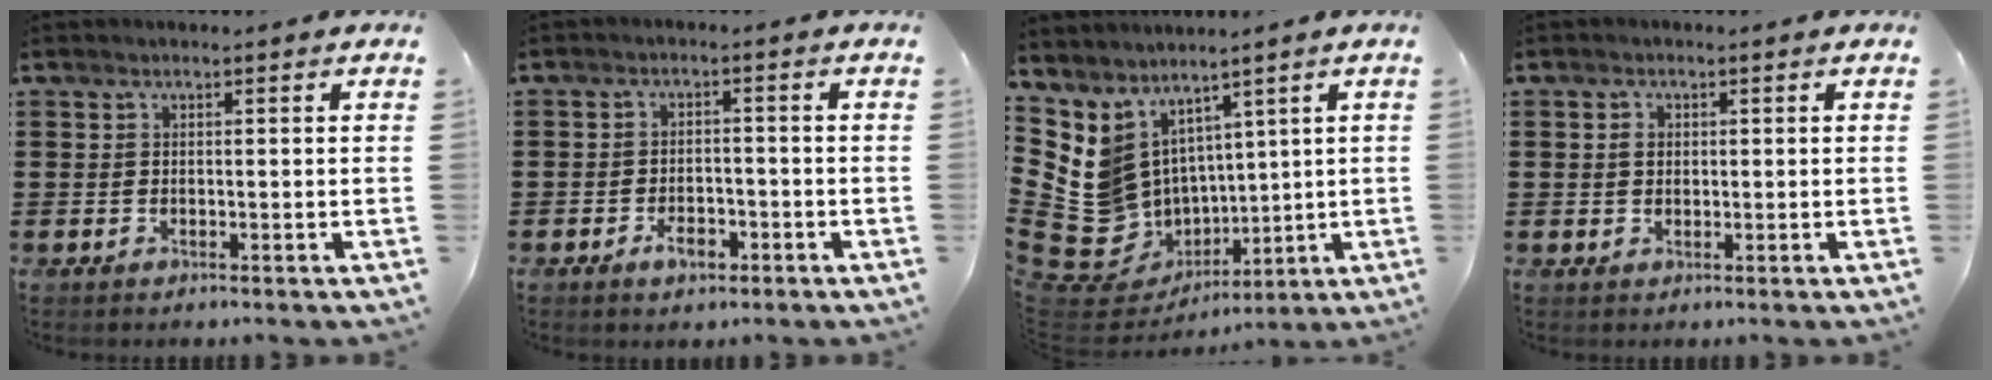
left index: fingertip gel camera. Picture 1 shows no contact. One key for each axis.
{"total": 3.2, "fx": -2.0, "fy": 1.6, "fz": 1.9, "tx": -0.035, "ty": 0.004, "tz": -0.038}
{"total": 10.0, "fx": 0.2, "fy": 9.6, "fz": 3.0, "tx": -0.125, "ty": -0.026, "tz": 0.016}
{"total": 1.6, "fx": 0.4, "fy": 1.3, "fz": 0.8, "tx": -0.011, "ty": 0.003, "tz": 0.006}